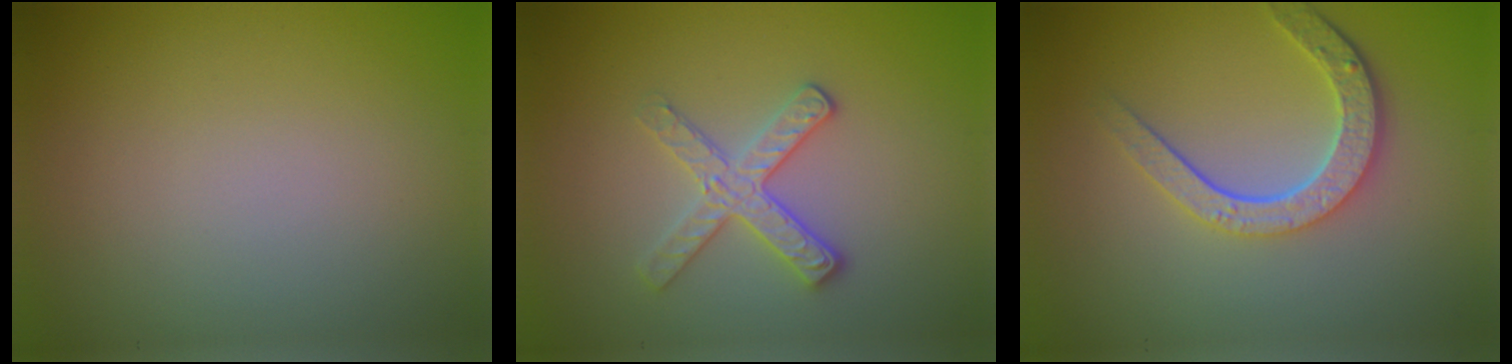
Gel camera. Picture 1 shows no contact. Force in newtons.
{"total": 2.9, "press": 2.8, "slide": 0.8}
{"total": 4.4, "press": 3.4, "slide": 2.8}